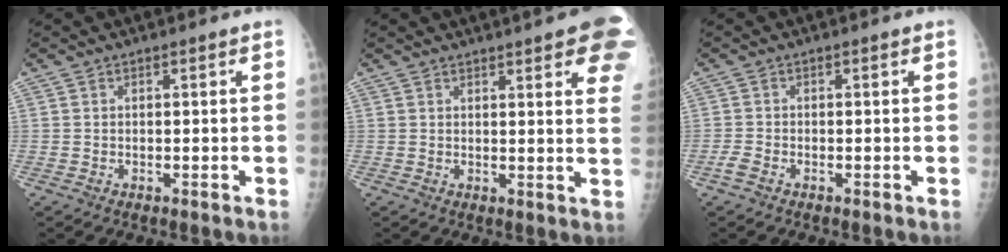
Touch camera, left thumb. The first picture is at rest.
{"total": 15.0, "force": [8.4, 3.3, 12.0], "torque": [-0.132, -0.020, 0.089]}
{"total": 1.7, "force": [-1.0, 0.8, 1.1], "torque": [-0.029, 0.002, -0.022]}